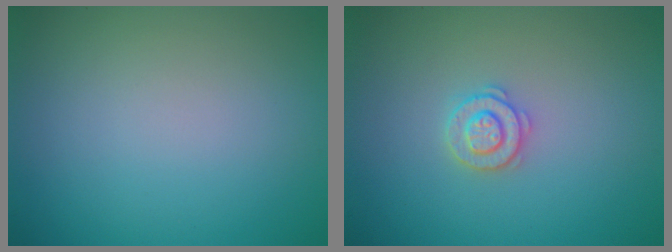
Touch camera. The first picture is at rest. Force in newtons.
{"total": 2.2, "press": 2.2, "slide": 0.3}